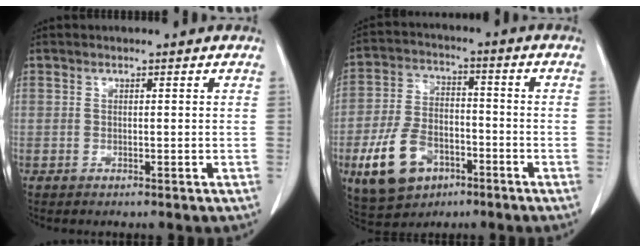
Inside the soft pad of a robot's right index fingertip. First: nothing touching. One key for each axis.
{"total": 12.3, "fx": -5.5, "fy": 7.9, "fz": 7.7, "tx": -0.170, "ty": 0.006, "tz": -0.090}